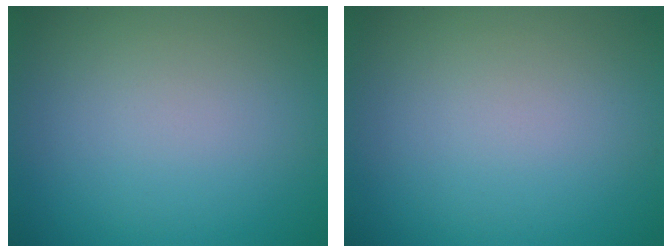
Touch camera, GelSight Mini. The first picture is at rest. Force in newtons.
{"total": 0.0}